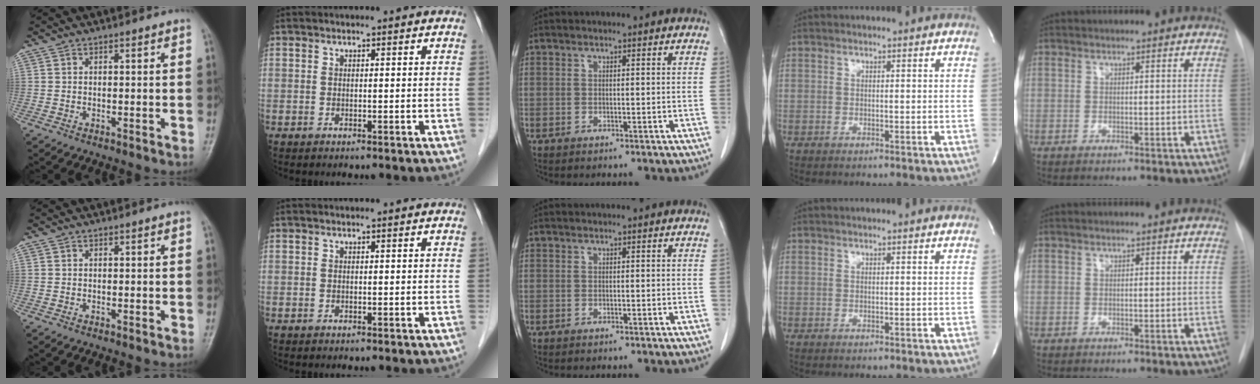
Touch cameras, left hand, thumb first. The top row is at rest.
{}